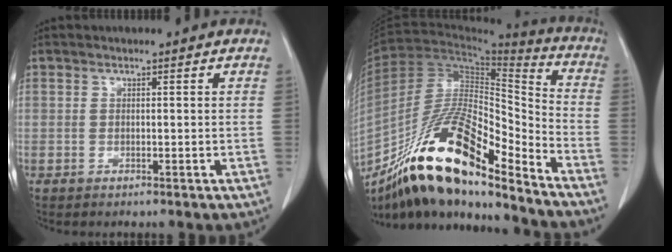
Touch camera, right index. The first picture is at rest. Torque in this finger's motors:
{"motor_torque": [1.00, -1.10, 0.61, 0.21]}